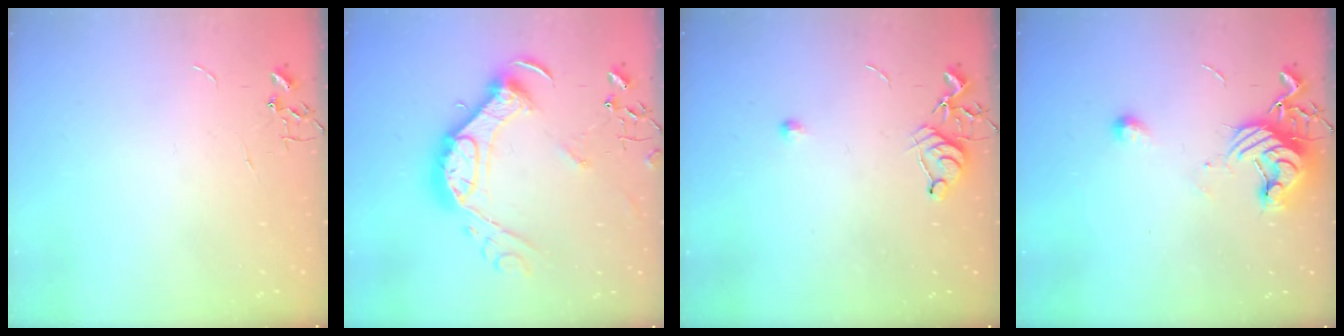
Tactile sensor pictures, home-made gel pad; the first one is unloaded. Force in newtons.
{"total": 18.4, "press": 18.3, "slide": 1.6}
{"total": 7.1, "press": 7.1, "slide": 0.8}
{"total": 11.6, "press": 11.6, "slide": 0.7}